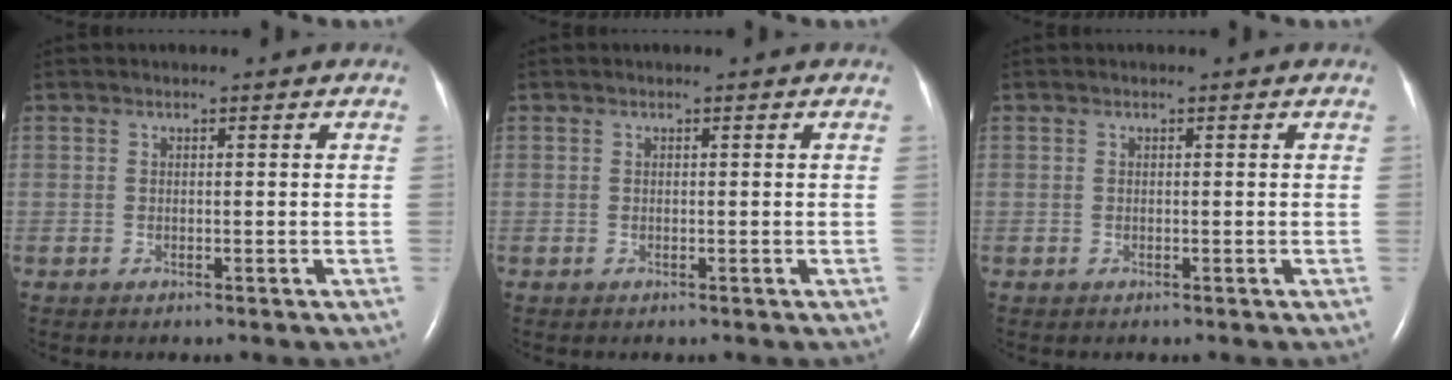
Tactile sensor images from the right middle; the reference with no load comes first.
{"total": 0.0}
{"total": 0.0}